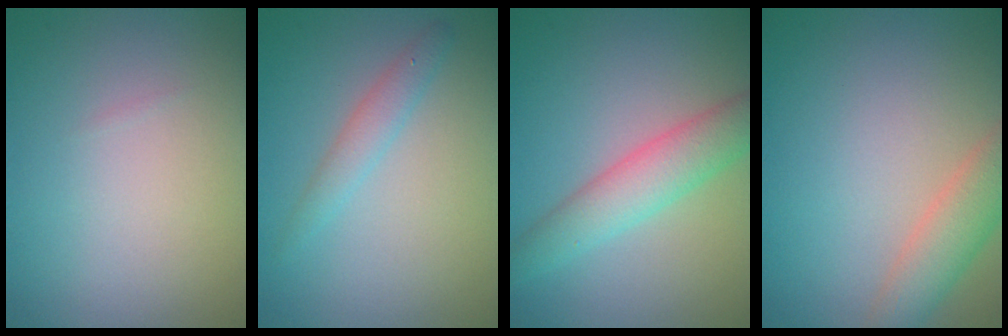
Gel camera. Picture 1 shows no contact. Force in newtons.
{"total": 1.6, "press": 1.6, "slide": 0.1}
{"total": 4.1, "press": 4.1, "slide": 0.2}
{"total": 3.8, "press": 3.8, "slide": 0.3}